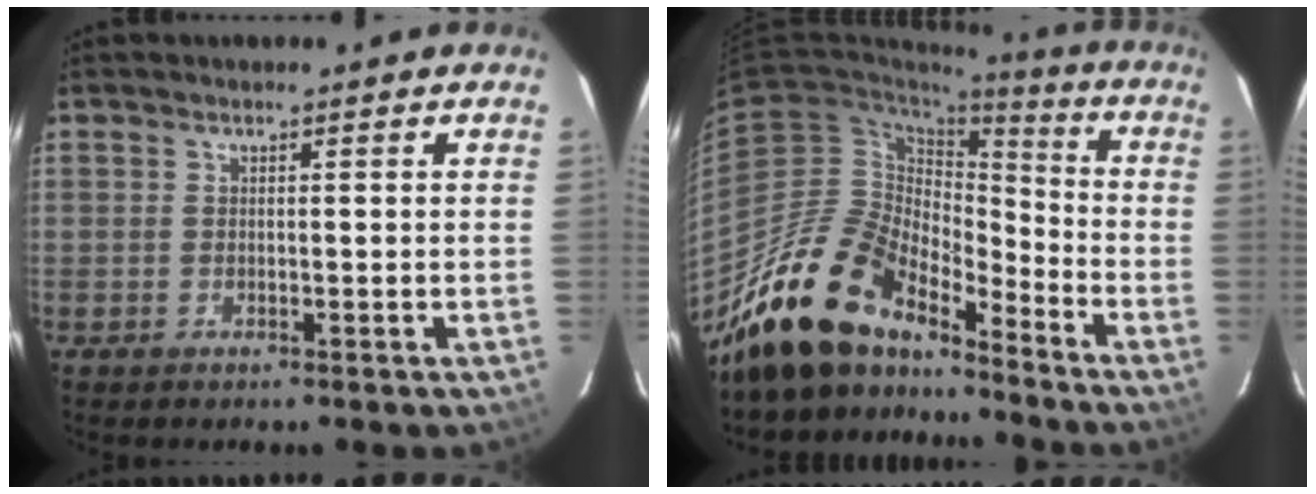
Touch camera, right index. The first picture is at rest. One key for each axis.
{"total": 17.6, "fx": -14.9, "fy": 6.6, "fz": 6.5, "tx": -0.129, "ty": 0.013, "tz": -0.267}